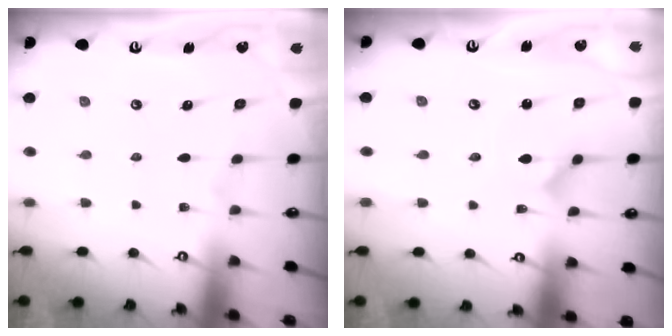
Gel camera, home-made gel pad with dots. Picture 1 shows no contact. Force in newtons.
{"total": 0.9, "press": 0.9, "slide": 0.0}